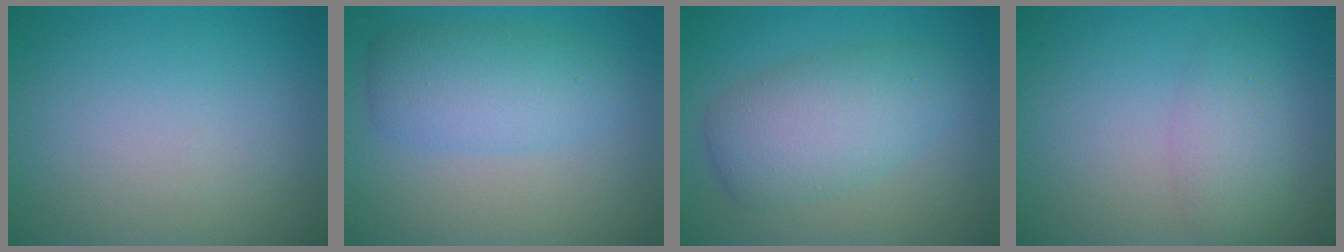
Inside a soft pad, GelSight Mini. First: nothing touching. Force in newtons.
{"total": 4.5, "press": 4.5, "slide": 0.1}
{"total": 5.4, "press": 5.4, "slide": 0.1}
{"total": 2.8, "press": 2.8, "slide": 0.1}